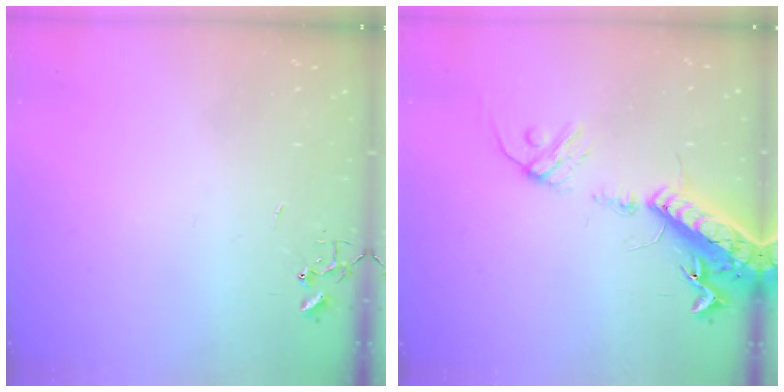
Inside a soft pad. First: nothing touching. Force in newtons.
{"total": 17.4, "press": 16.9, "slide": 4.1}